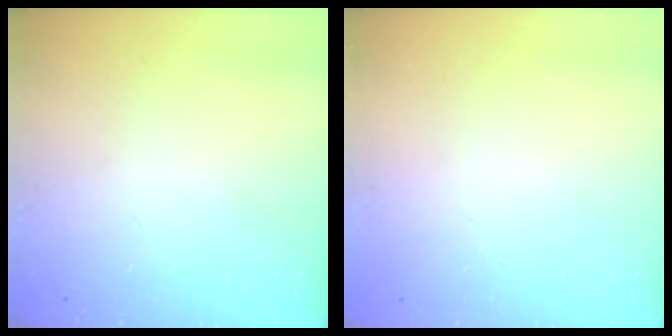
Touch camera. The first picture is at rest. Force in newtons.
{"total": 1.5, "press": 1.5, "slide": 0.1}